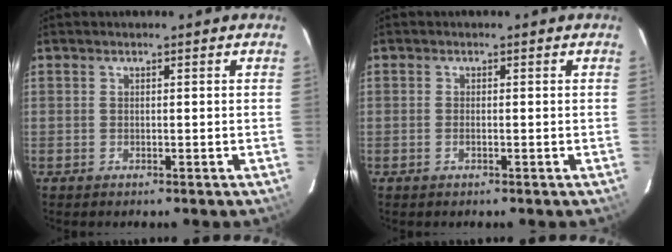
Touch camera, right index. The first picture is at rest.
{"total": 0.8, "force": [-0.3, 0.2, 0.7], "torque": [-0.014, 0.001, -0.006]}